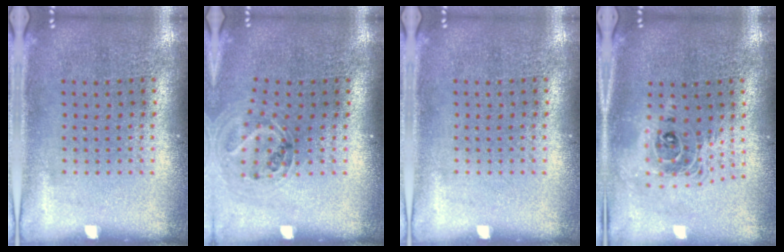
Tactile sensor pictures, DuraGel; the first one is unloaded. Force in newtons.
{"total": 1.1, "press": 1.1, "slide": 0.3}
{"total": 0.0}
{"total": 2.0, "press": 1.5, "slide": 1.3}